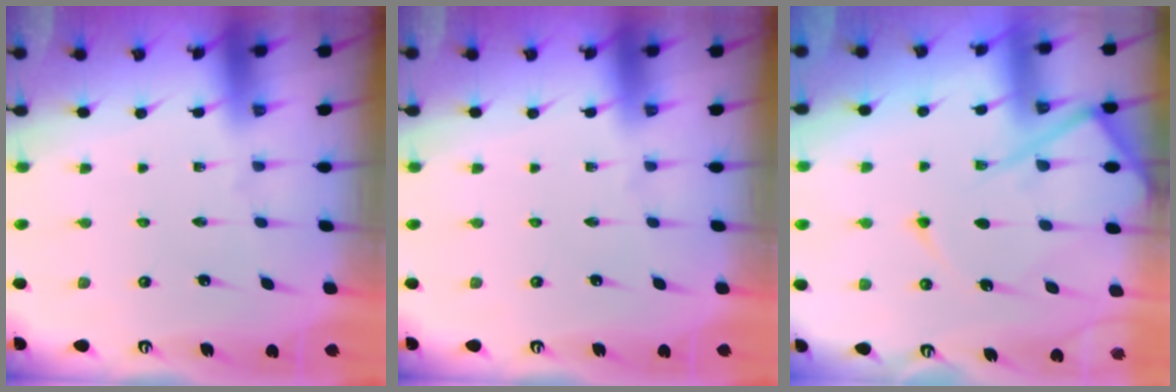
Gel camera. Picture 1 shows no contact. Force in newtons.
{"total": 0.0}
{"total": 12.9, "press": 12.9, "slide": 1.5}